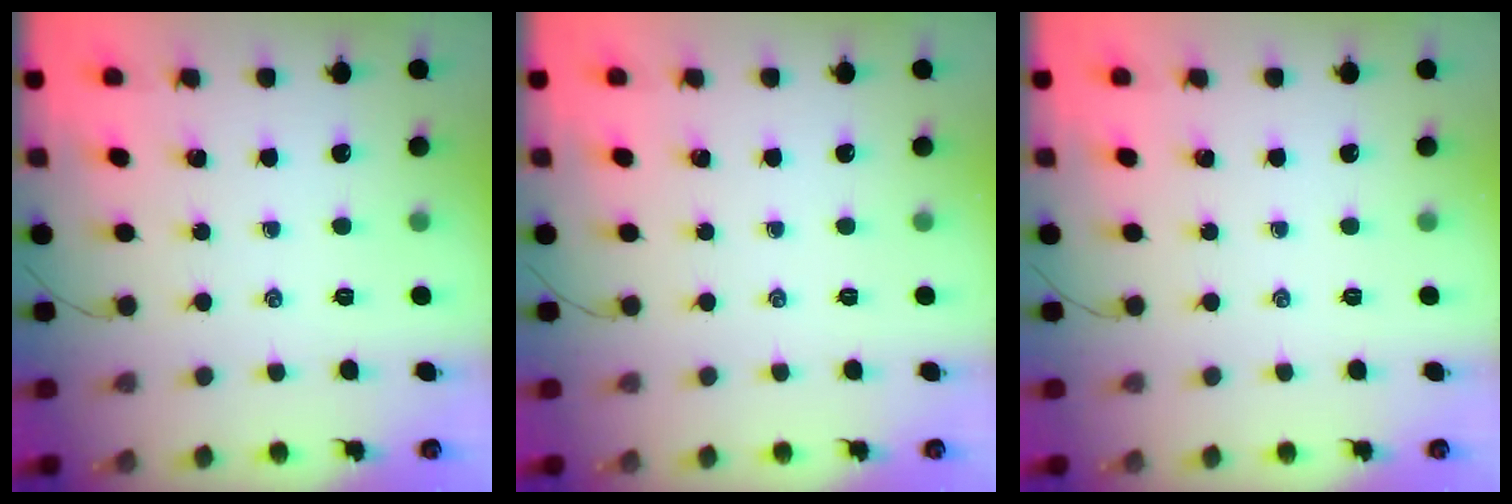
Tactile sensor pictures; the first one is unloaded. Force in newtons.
{"total": 0.0}
{"total": 0.0}